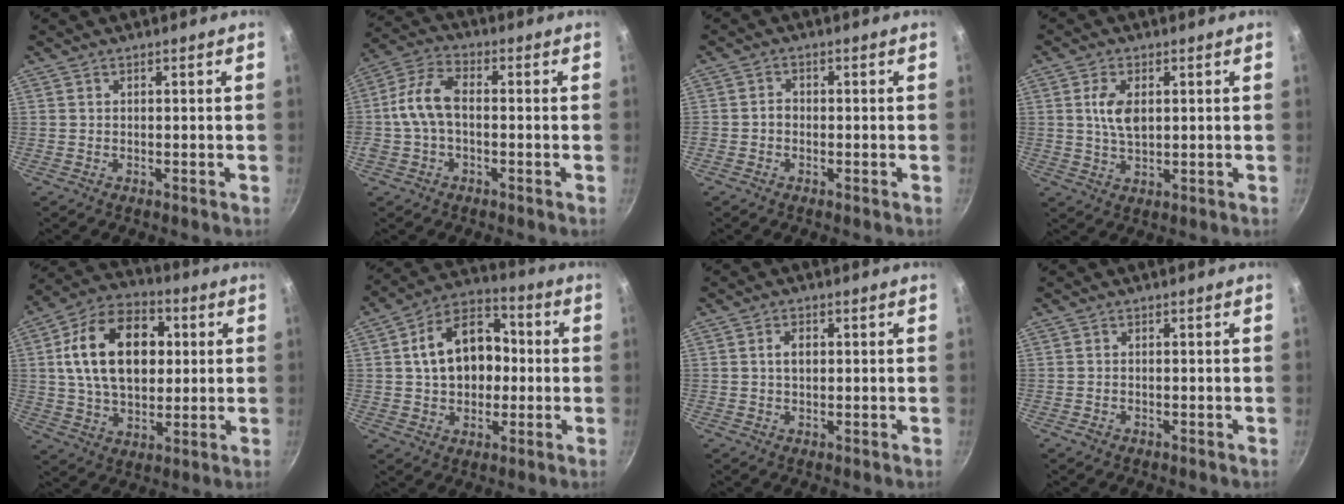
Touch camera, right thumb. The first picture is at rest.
{"total": 8.7, "force": [-0.9, 5.0, 7.0], "torque": [-0.142, 0.032, -0.028]}
{"total": 1.7, "force": [-0.6, 1.4, 0.8], "torque": [-0.010, 0.012, -0.013]}
{"total": 5.9, "force": [1.2, 3.3, 4.8], "torque": [-0.086, -0.004, 0.024]}
{"total": 19.7, "force": [3.6, 13.1, 14.3], "torque": [-0.214, 0.013, 0.051]}
{"total": 15.7, "force": [1.1, 11.3, 10.9], "torque": [-0.143, 0.031, 0.006]}
{"total": 2.5, "force": [0.3, 1.6, 1.8], "torque": [-0.022, 0.004, 0.005]}
{"total": 0.9, "force": [-0.5, 0.6, 0.5], "torque": [-0.013, 0.002, -0.009]}